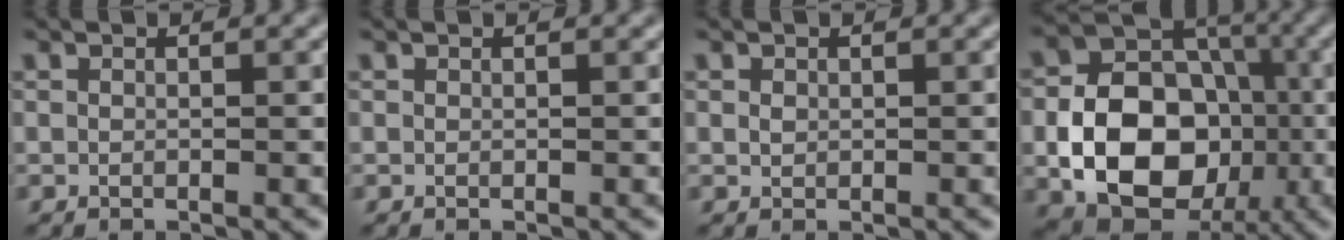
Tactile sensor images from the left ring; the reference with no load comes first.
{"total": 0.0}
{"total": 0.6, "force": [0.1, 0.5, 0.3], "torque": [-0.005, -0.002, 0.002]}
{"total": 11.7, "force": [-2.4, 8.8, 7.4], "torque": [-0.129, -0.005, -0.044]}